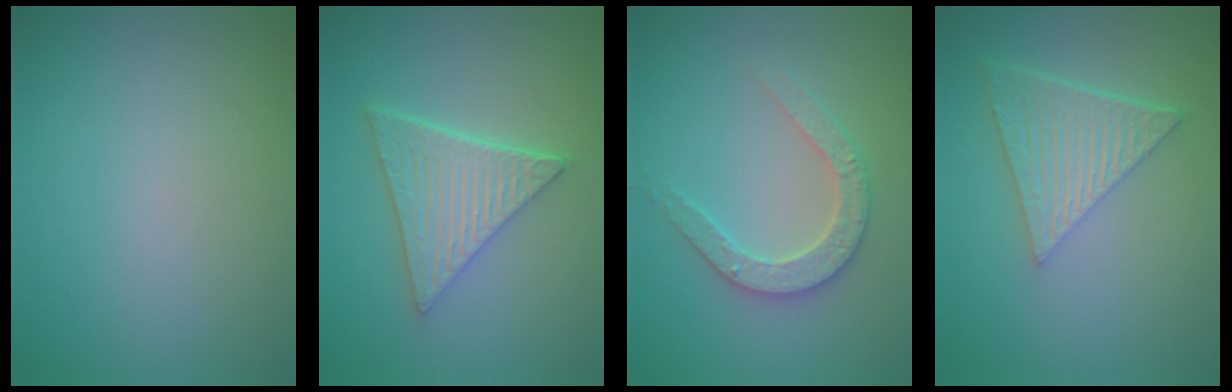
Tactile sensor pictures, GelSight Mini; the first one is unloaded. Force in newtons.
{"total": 6.0, "press": 4.5, "slide": 4.0}
{"total": 2.9, "press": 2.9, "slide": 0.5}
{"total": 6.4, "press": 4.3, "slide": 4.7}